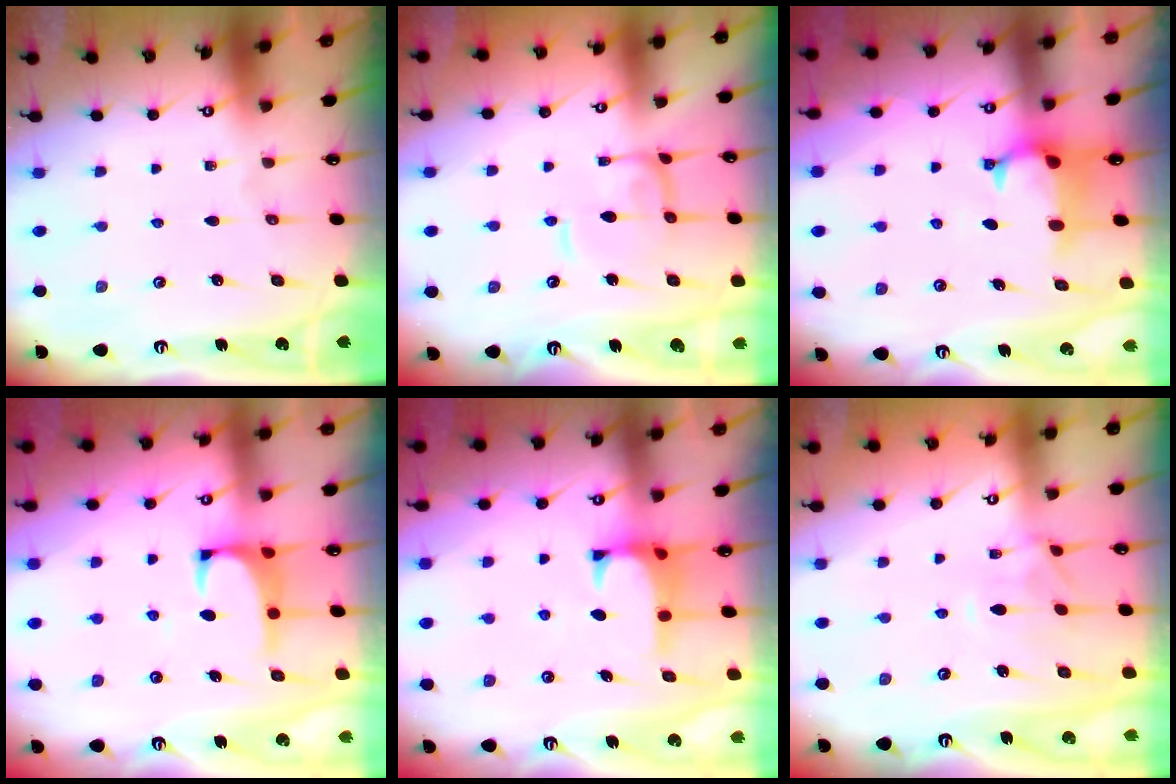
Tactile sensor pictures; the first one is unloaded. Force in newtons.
{"total": 1.7, "press": 1.7, "slide": 0.4}
{"total": 0.9, "press": 0.2, "slide": 0.9}
{"total": 1.4, "press": 1.3, "slide": 0.5}
{"total": 0.8, "press": 0.1, "slide": 0.8}
{"total": 1.4, "press": 1.1, "slide": 0.9}